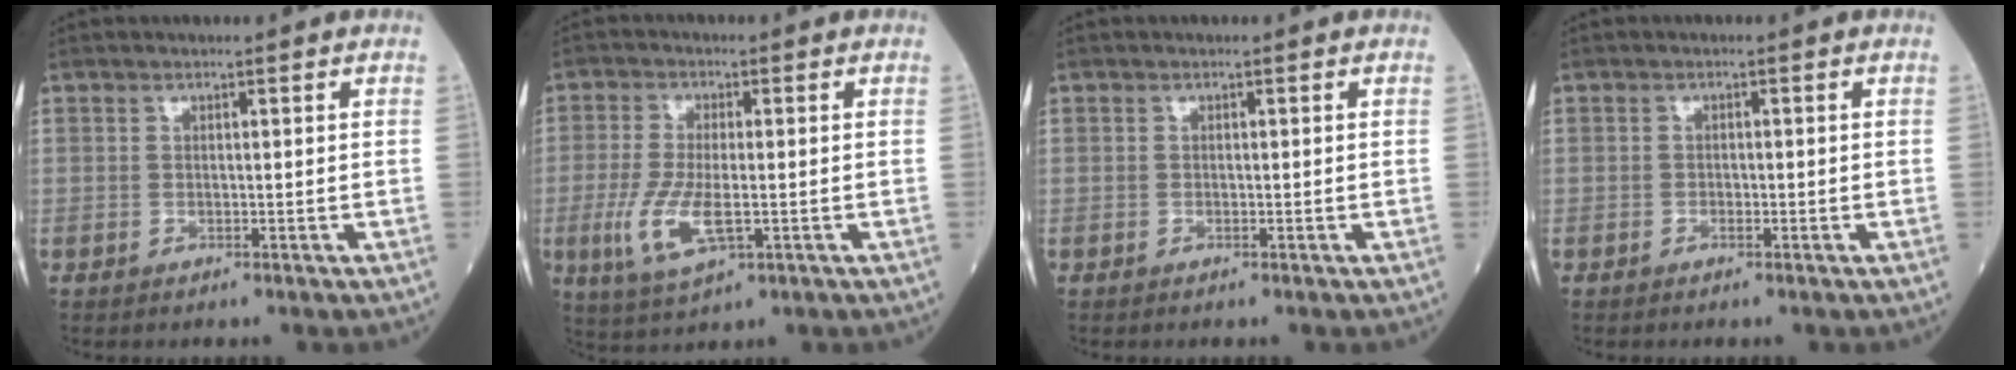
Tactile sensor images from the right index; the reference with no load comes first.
{"total": 7.9, "force": [-1.8, 2.3, 7.3], "torque": [-0.167, -0.017, -0.030]}
{"total": 0.0}
{"total": 0.5, "force": [-0.4, 0.3, 0.3], "torque": [-0.003, 0.002, -0.008]}